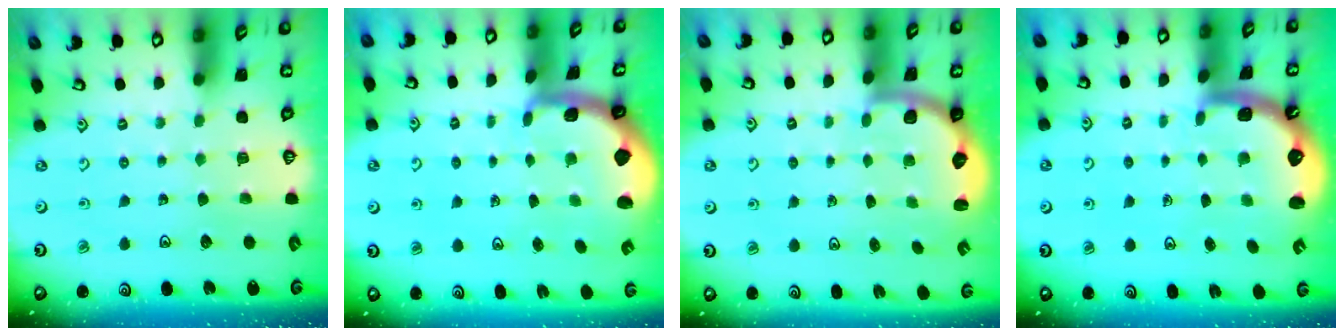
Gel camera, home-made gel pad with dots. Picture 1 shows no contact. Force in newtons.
{"total": 1.5, "press": 1.5, "slide": 0.4}
{"total": 2.6, "press": 2.3, "slide": 1.2}
{"total": 1.5, "press": 1.4, "slide": 0.6}